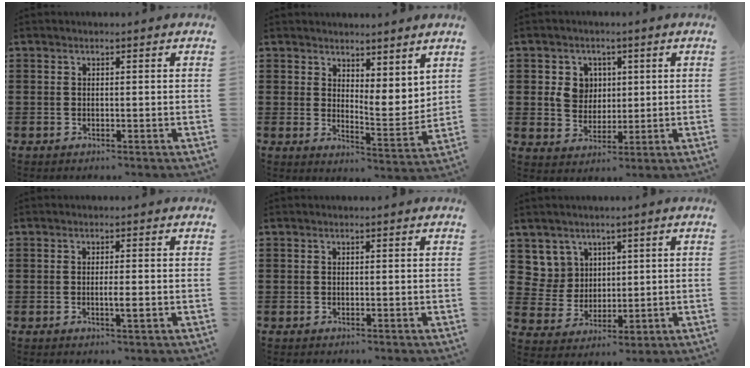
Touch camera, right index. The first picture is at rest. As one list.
[{"total": 5.0, "force": [4.6, 1.8, 1.1], "torque": [-0.022, -0.033, 0.083]}, {"total": 5.5, "force": [1.1, 4.7, 2.6], "torque": [-0.061, 0.010, 0.016]}, {"total": 2.0, "force": [-0.6, 0.1, 1.9], "torque": [-0.035, -0.002, -0.011]}, {"total": 0.0}, {"total": 6.1, "force": [2.8, 5.4, 0.6], "torque": [-0.043, 0.009, 0.057]}]